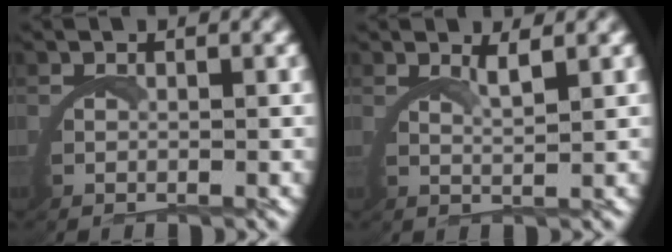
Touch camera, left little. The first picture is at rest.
{"total": 2.4, "force": [1.9, -0.8, 1.1], "torque": [-0.025, -0.004, 0.034]}